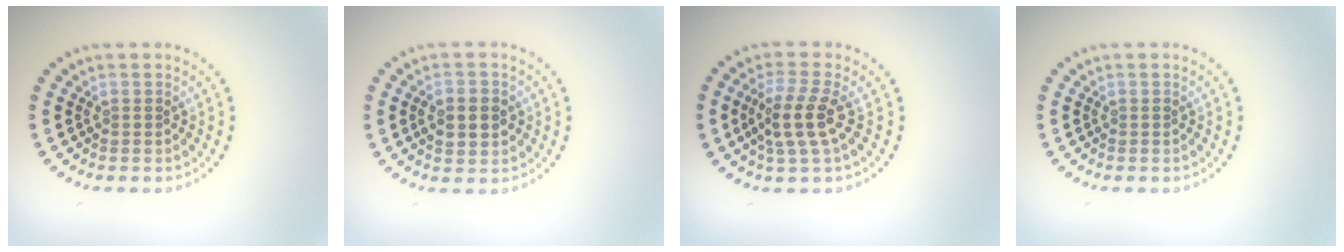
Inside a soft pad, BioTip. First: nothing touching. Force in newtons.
{"total": 3.0, "press": 3.0, "slide": 0.2}
{"total": 3.3, "press": 3.0, "slide": 1.5}
{"total": 0.0}